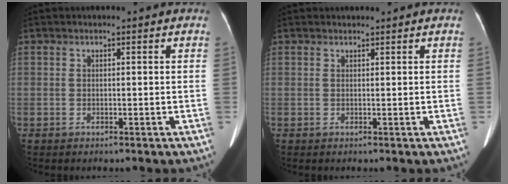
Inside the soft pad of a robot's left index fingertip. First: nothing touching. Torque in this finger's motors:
{"motor_torque": [0.10, 0.02, 0.03, -0.01]}